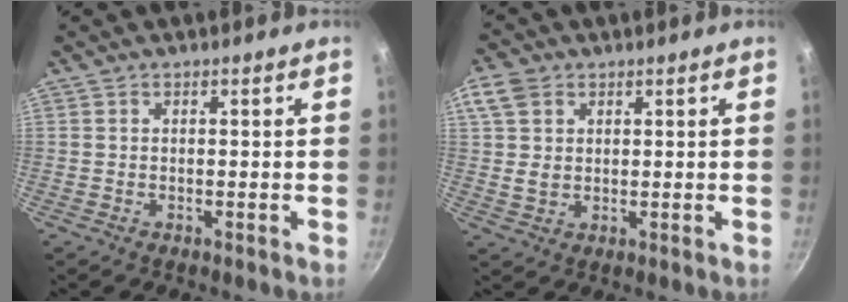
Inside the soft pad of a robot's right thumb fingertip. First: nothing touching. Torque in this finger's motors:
{"motor_torque": [-0.37, 0.61, 0.12, -0.05, 0.12]}